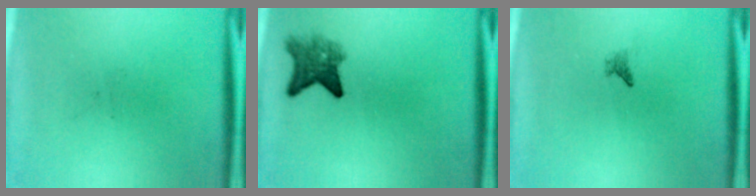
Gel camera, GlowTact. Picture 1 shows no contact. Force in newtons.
{"total": 4.5}
{"total": 0.8}